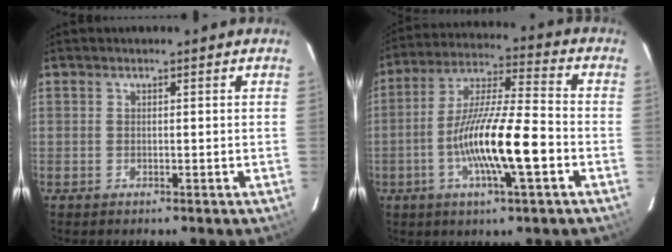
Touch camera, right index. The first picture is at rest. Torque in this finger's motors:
{"motor_torque": [0.92, -0.29, 0.85, 0.21]}